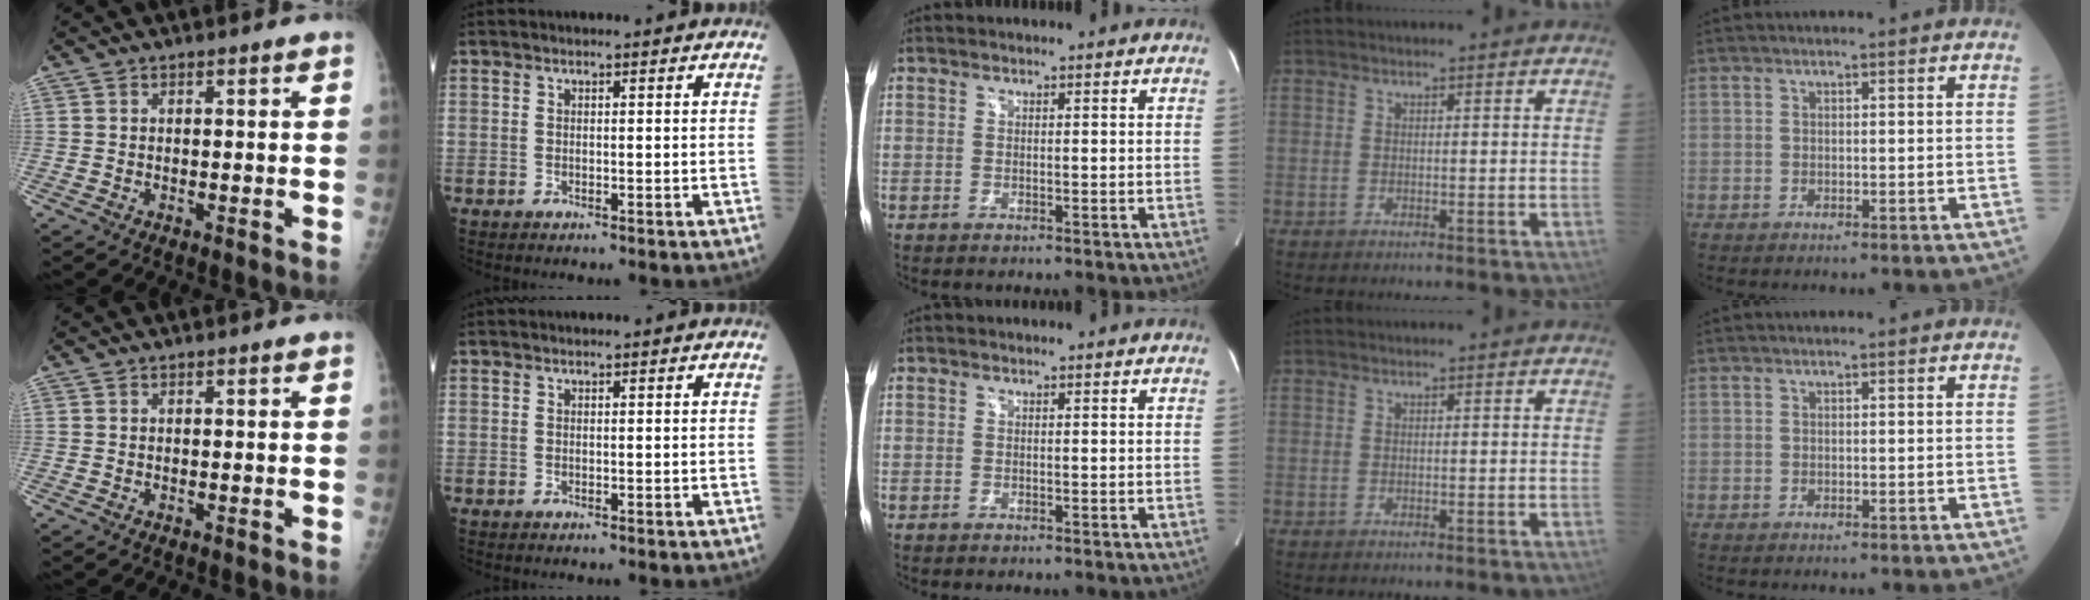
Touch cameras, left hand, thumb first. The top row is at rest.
{}